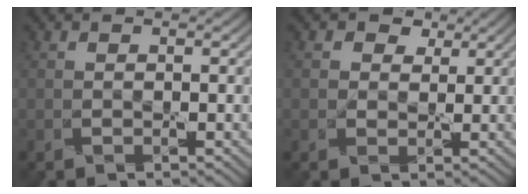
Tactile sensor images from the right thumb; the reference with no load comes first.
{"total": 3.5, "force": [1.9, 2.8, 1.0], "torque": [-0.027, 0.003, 0.018]}